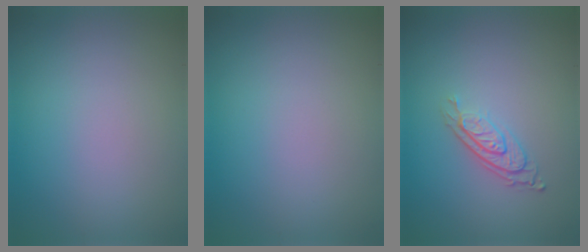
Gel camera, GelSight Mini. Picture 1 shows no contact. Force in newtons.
{"total": 0.0}
{"total": 2.9, "press": 2.1, "slide": 2.1}